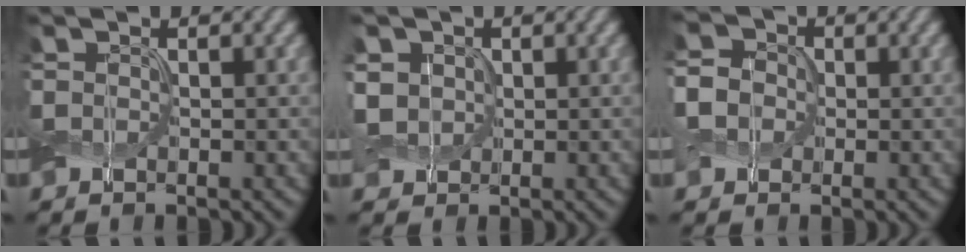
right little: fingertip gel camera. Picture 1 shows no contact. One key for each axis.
{"total": 2.4, "fx": 0.5, "fy": 2.1, "fz": 1.0, "tx": -0.033, "ty": 0.005, "tz": 0.003}
{"total": 4.2, "fx": 0.2, "fy": 3.7, "fz": 1.9, "tx": -0.039, "ty": 0.026, "tz": -0.023}